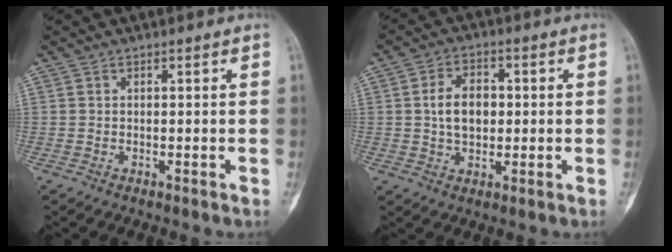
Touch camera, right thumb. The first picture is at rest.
{"total": 7.2, "force": [0.5, 4.9, 5.3], "torque": [-0.077, 0.011, 0.007]}